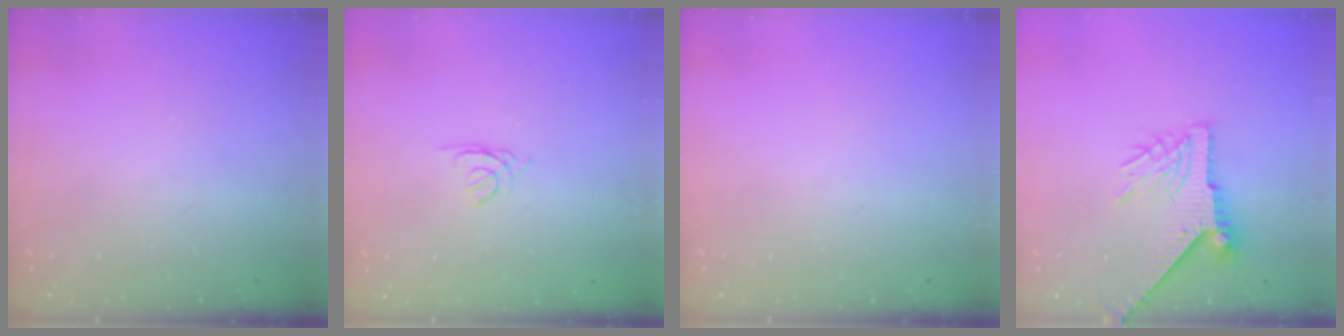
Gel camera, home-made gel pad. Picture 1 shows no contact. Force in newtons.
{"total": 0.5, "press": 0.4, "slide": 0.3}
{"total": 0.0}
{"total": 7.7, "press": 7.7, "slide": 0.6}